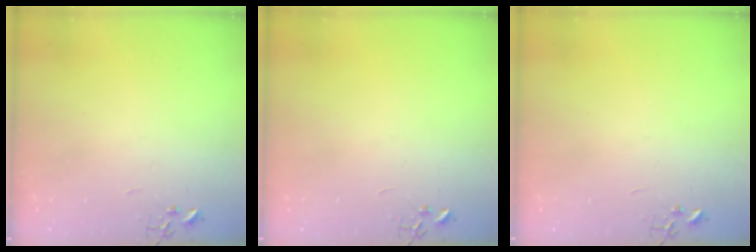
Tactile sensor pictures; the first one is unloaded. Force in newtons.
{"total": 0.0}
{"total": 0.0}